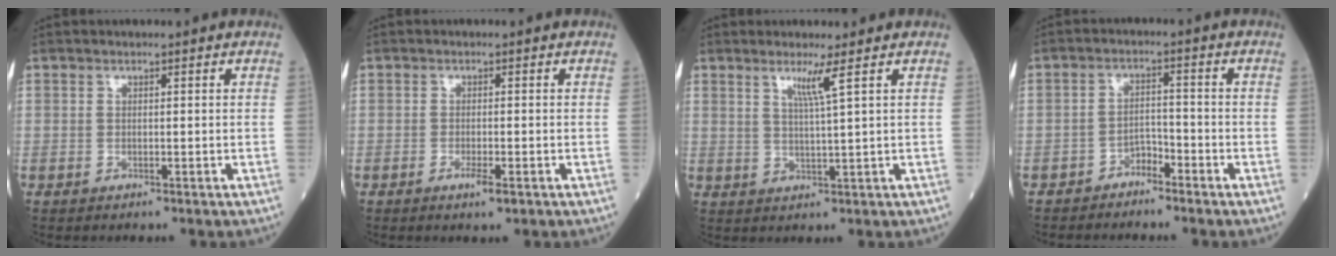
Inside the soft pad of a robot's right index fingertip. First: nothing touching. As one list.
[{"total": 1.9, "force": [-0.9, 0.1, 1.7], "torque": [-0.029, -0.004, -0.014]}, {"total": 3.7, "force": [2.0, -1.1, 2.9], "torque": [-0.057, -0.009, 0.040]}, {"total": 2.7, "force": [-2.3, 1.0, 1.0], "torque": [-0.016, 0.004, -0.043]}]